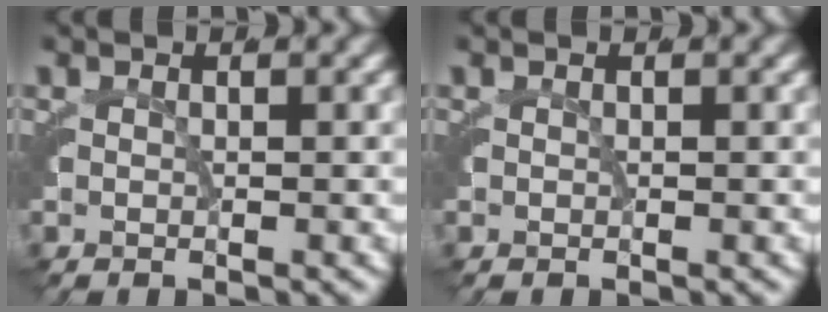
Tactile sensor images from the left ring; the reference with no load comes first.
{"total": 0.0}